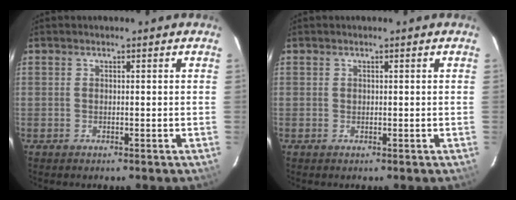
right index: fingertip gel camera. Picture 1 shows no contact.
{"total": 0.0}